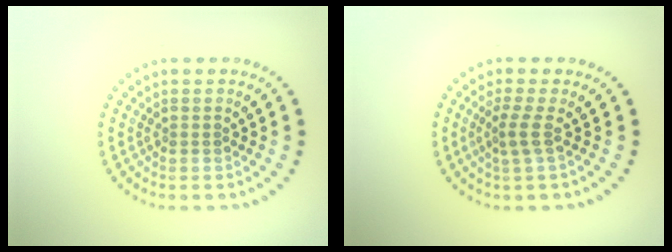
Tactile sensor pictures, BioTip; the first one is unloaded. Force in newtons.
{"total": 1.8, "press": 1.2, "slide": 1.4}